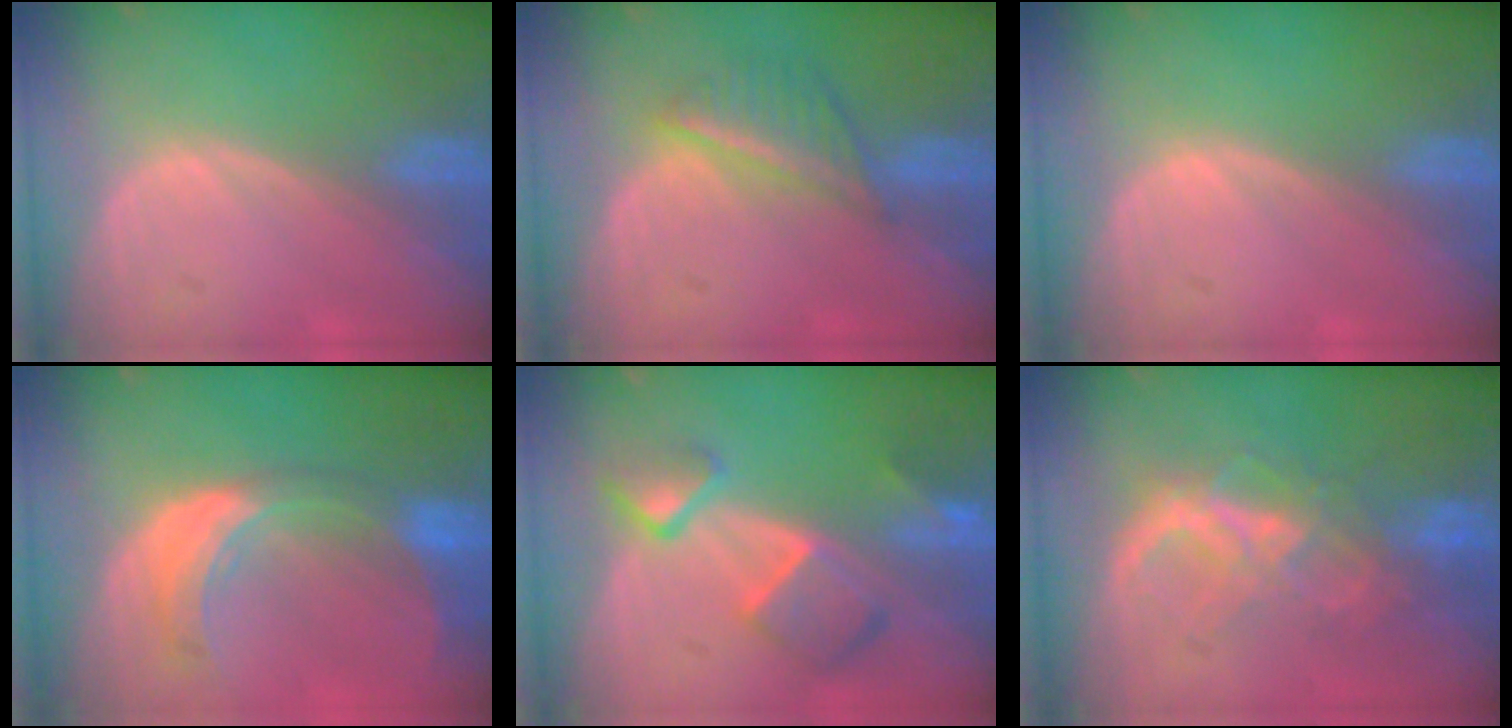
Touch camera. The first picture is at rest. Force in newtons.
{"total": 5.6, "press": 5.2, "slide": 2.1}
{"total": 0.0}
{"total": 8.3, "press": 7.4, "slide": 3.8}
{"total": 7.9, "press": 6.8, "slide": 4.1}
{"total": 7.3, "press": 7.2, "slide": 1.3}